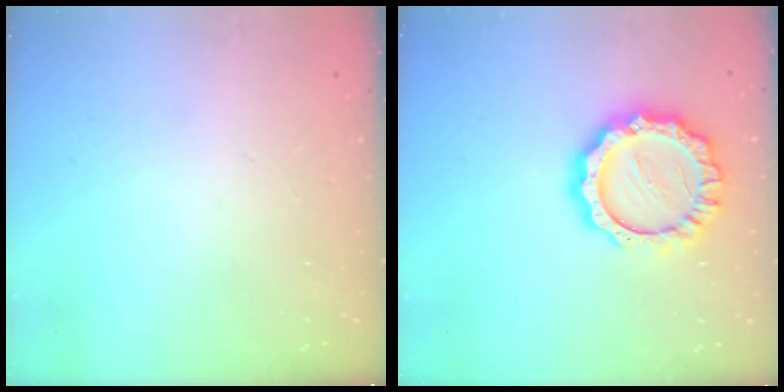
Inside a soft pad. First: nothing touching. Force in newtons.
{"total": 12.9, "press": 12.9, "slide": 1.1}